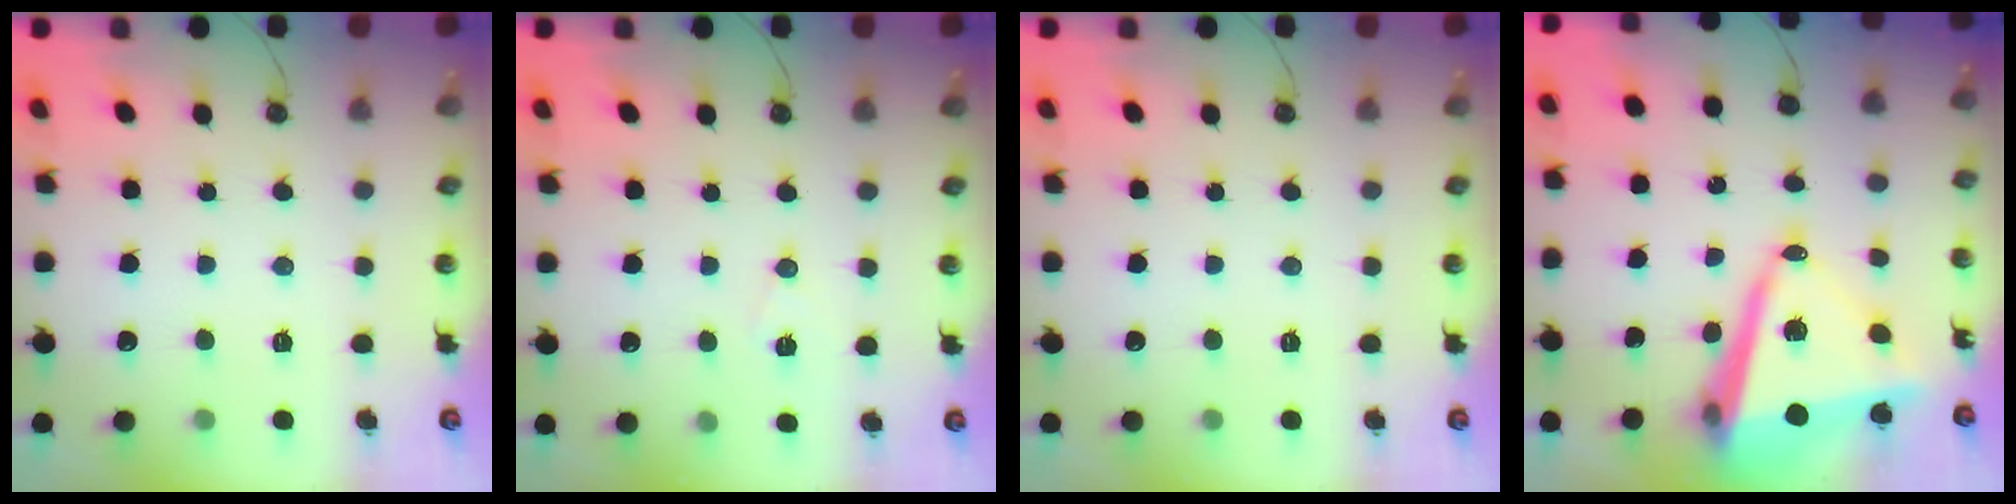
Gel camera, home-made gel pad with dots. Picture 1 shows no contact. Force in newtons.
{"total": 6.5, "press": 4.7, "slide": 4.5}
{"total": 0.0}
{"total": 14.2, "press": 14.0, "slide": 2.0}